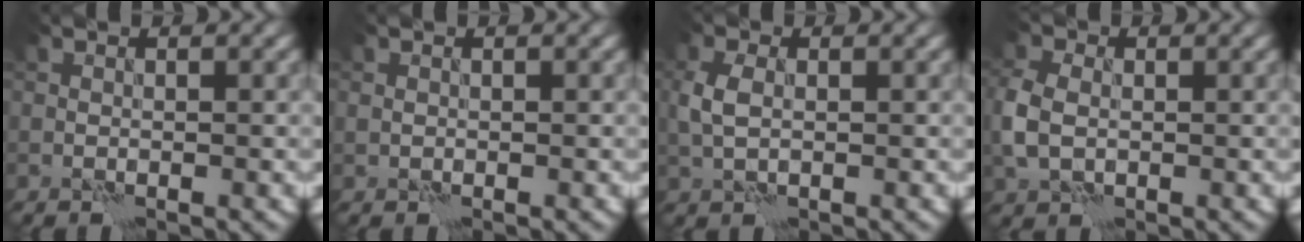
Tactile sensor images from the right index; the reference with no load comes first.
{"total": 0.5, "force": [0.1, 0.5, 0.2], "torque": [-0.002, 0.001, 0.002]}
{"total": 2.6, "force": [0.1, 1.7, 2.0], "torque": [-0.052, 0.005, 0.000]}
{"total": 4.5, "force": [-0.4, 3.4, 2.9], "torque": [-0.083, 0.001, -0.014]}